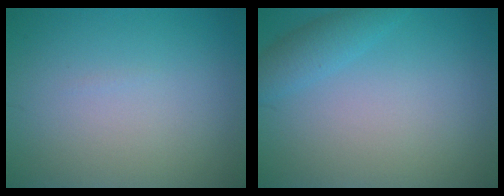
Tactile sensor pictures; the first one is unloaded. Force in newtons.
{"total": 2.1, "press": 2.1, "slide": 0.2}